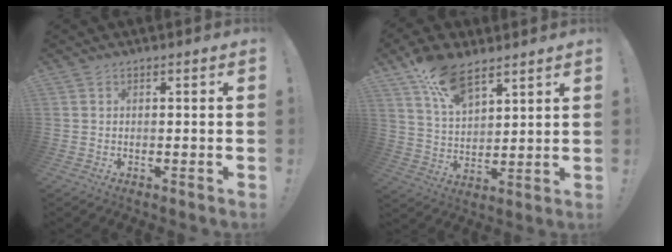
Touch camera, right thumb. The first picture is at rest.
{"total": 12.3, "force": [8.9, 5.4, 6.5], "torque": [-0.122, -0.046, 0.168]}